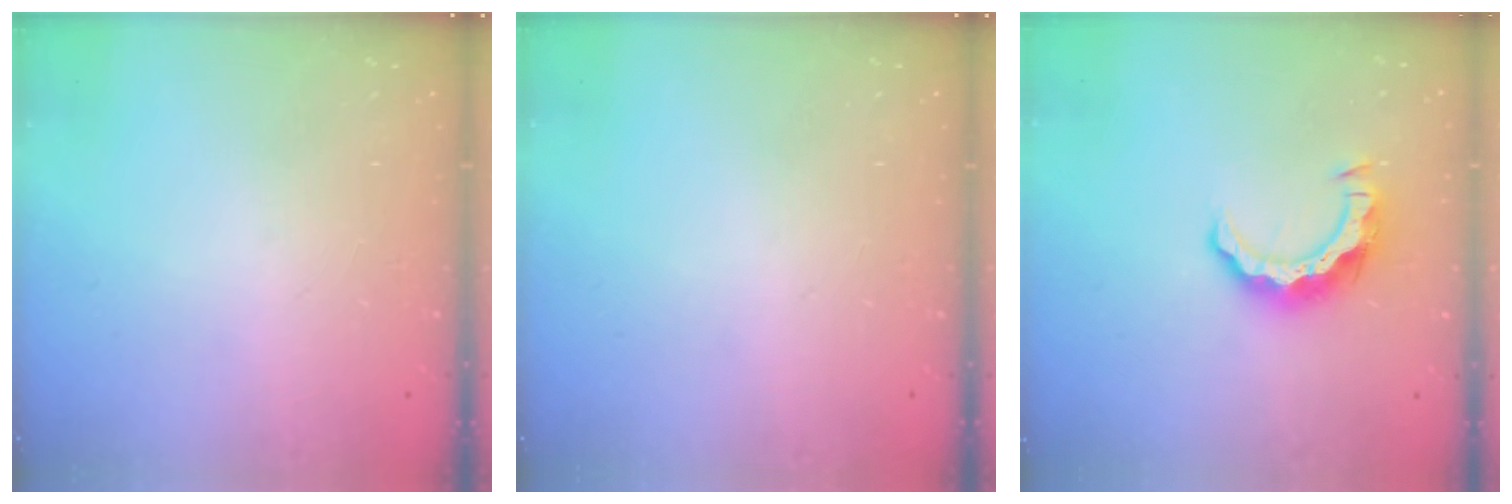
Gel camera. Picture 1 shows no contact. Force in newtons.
{"total": 0.0}
{"total": 8.9, "press": 8.9, "slide": 0.5}